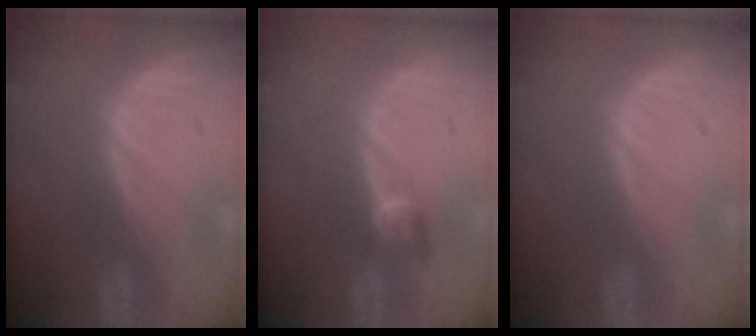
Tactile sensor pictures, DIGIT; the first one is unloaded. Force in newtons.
{"total": 2.9, "press": 2.5, "slide": 1.5}
{"total": 0.0}